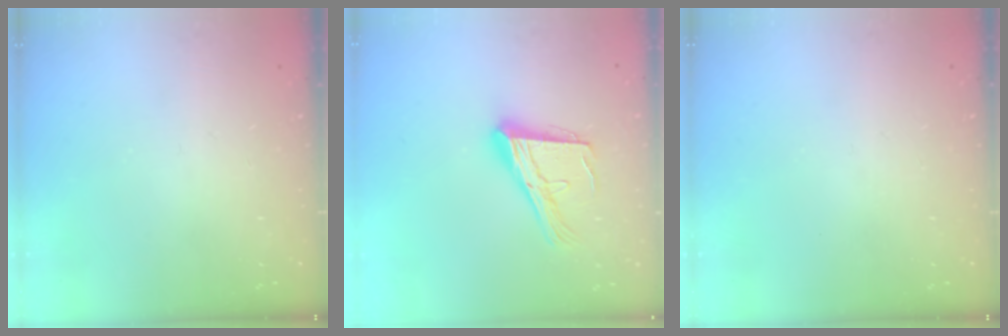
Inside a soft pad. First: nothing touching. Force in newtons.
{"total": 16.9, "press": 16.8, "slide": 1.8}
{"total": 0.0}